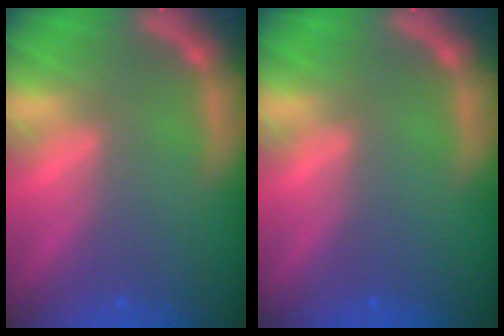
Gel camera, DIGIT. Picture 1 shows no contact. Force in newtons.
{"total": 0.0}